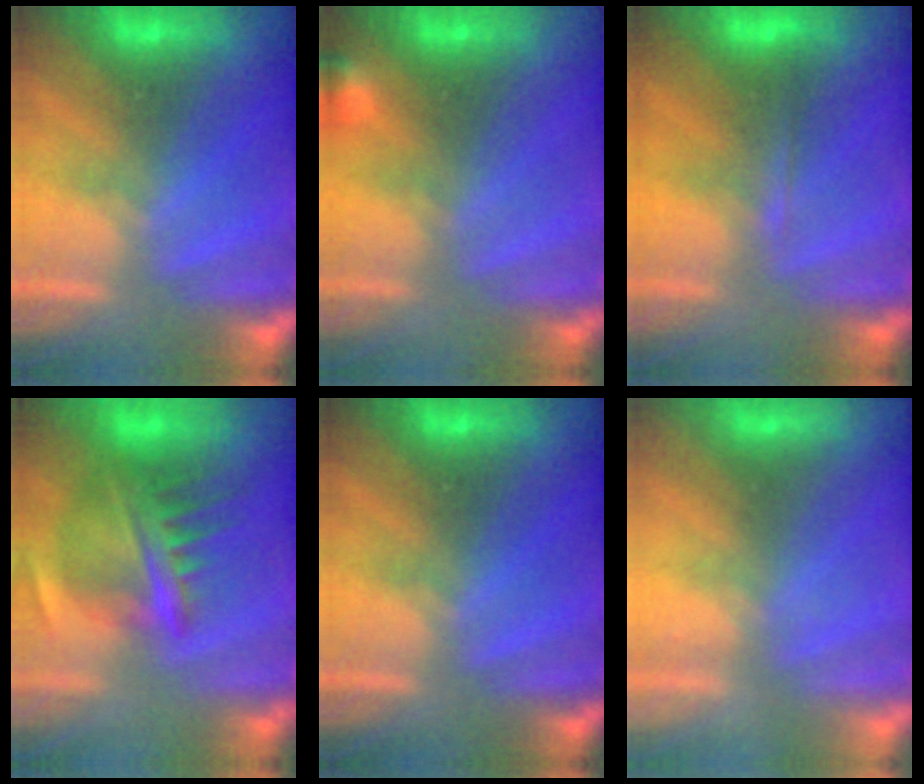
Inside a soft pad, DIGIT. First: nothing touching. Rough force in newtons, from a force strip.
{"total": 3.1}
{"total": 1.9}
{"total": 5.8}
{"total": 0.0}
{"total": 2.2}